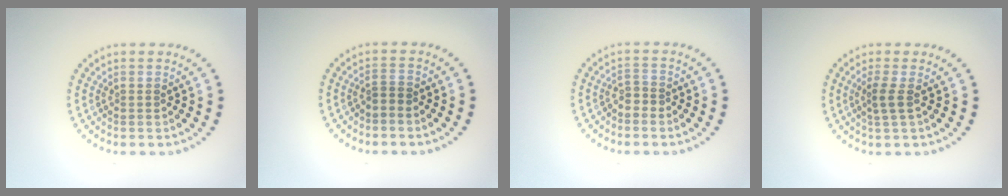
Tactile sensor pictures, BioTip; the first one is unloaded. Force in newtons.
{"total": 0.9, "press": 0.7, "slide": 0.7}
{"total": 0.9, "press": 0.6, "slide": 0.6}
{"total": 1.6, "press": 1.2, "slide": 1.0}